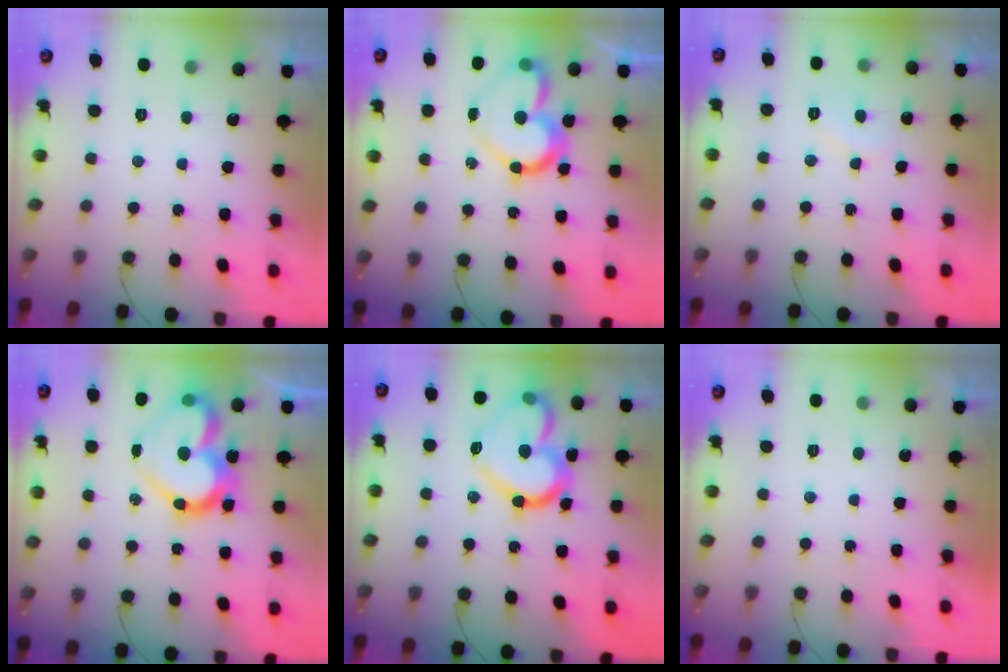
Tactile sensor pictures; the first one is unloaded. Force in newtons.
{"total": 14.9, "press": 14.8, "slide": 1.4}
{"total": 6.5, "press": 6.4, "slide": 0.6}
{"total": 18.1, "press": 18.0, "slide": 1.6}
{"total": 18.6, "press": 18.6, "slide": 1.5}
{"total": 1.7, "press": 1.7, "slide": 0.0}